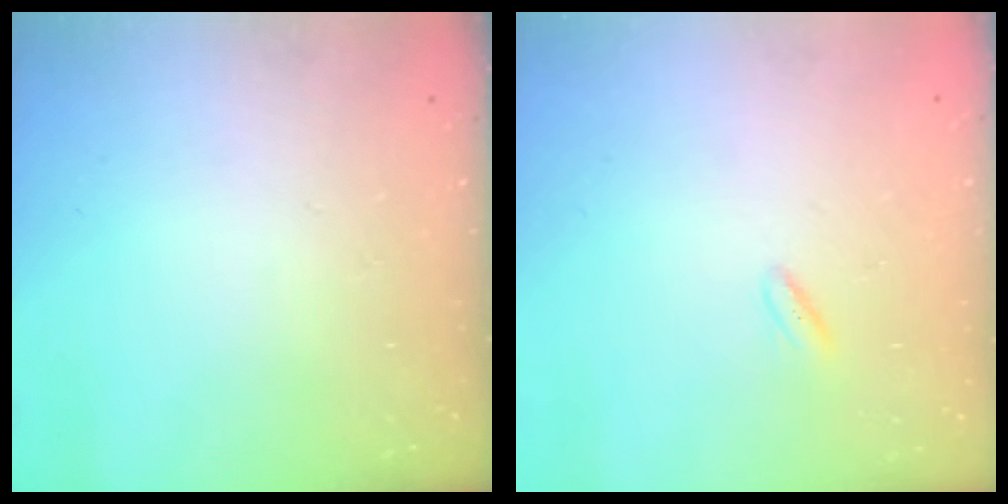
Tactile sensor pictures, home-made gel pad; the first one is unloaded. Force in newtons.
{"total": 2.0, "press": 1.7, "slide": 0.9}